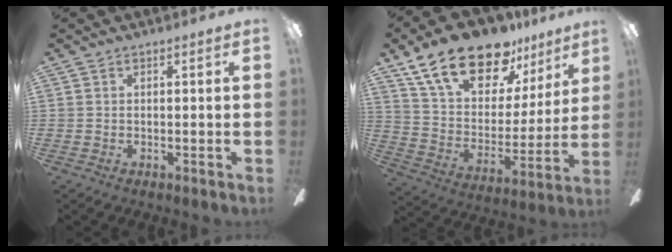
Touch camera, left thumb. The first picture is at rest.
{"total": 21.4, "force": [15.7, 9.9, 10.7], "torque": [-0.194, -0.100, 0.282]}